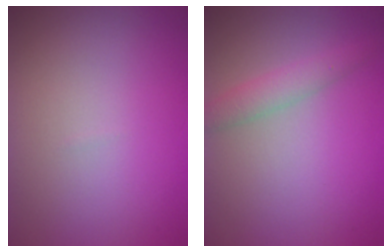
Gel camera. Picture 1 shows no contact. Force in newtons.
{"total": 1.9, "press": 1.9, "slide": 0.1}